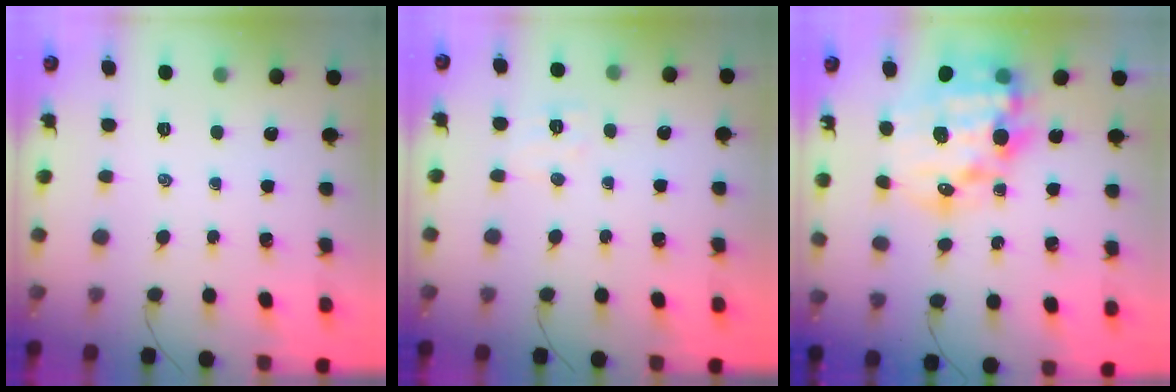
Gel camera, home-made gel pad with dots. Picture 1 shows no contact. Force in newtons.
{"total": 5.1, "press": 5.0, "slide": 1.0}
{"total": 20.1, "press": 19.6, "slide": 4.5}